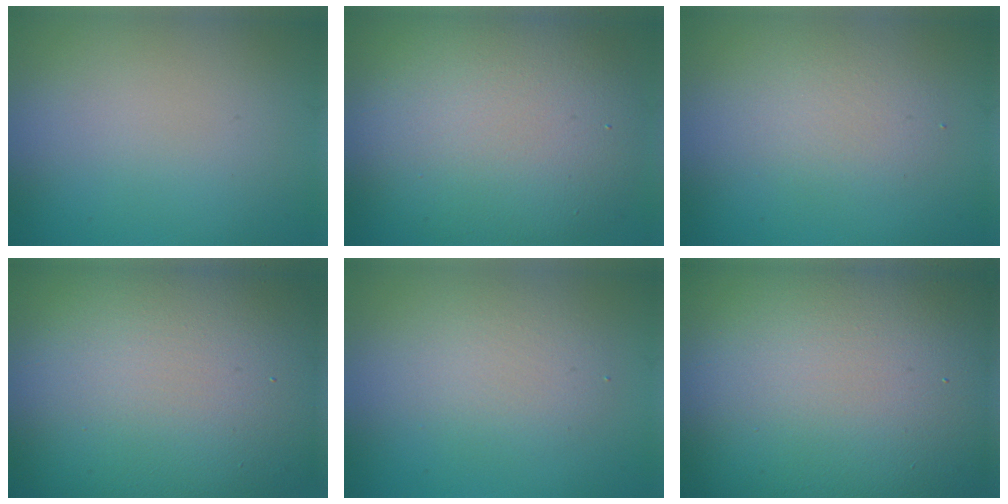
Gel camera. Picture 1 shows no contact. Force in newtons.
{"total": 10.4, "press": 10.4, "slide": 0.5}
{"total": 2.2, "press": 2.2, "slide": 0.1}
{"total": 19.2, "press": 19.1, "slide": 0.9}
{"total": 2.7, "press": 2.6, "slide": 0.3}
{"total": 23.0, "press": 23.0, "slide": 1.7}